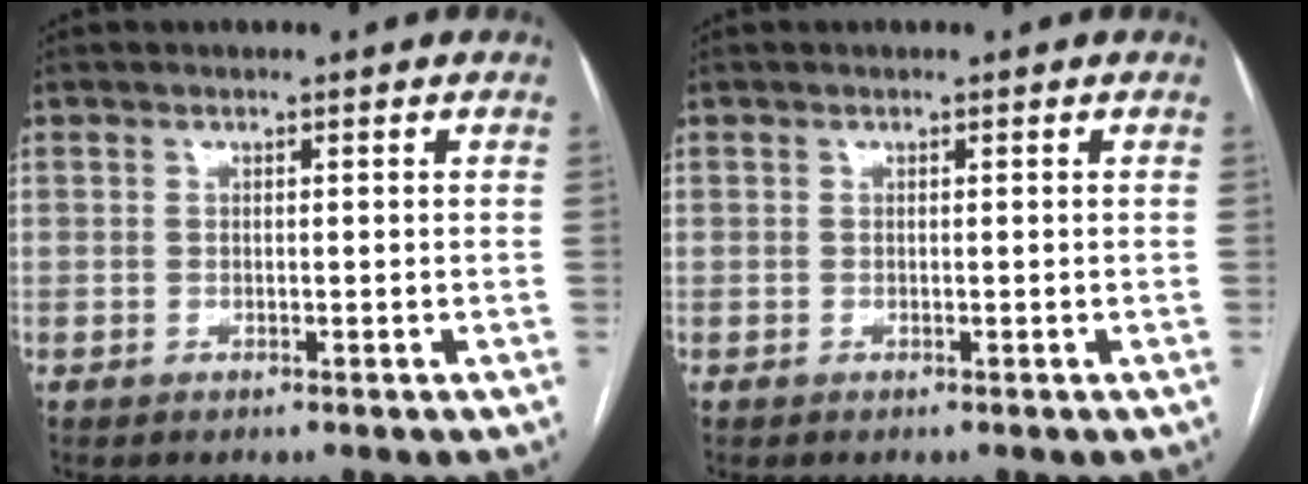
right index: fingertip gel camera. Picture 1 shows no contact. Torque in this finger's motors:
{"motor_torque": [0.00, 0.00, 0.00, 0.00]}